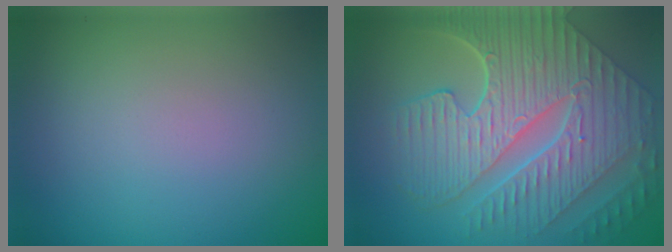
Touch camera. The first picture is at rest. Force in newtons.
{"total": 10.3, "press": 7.2, "slide": 7.3}